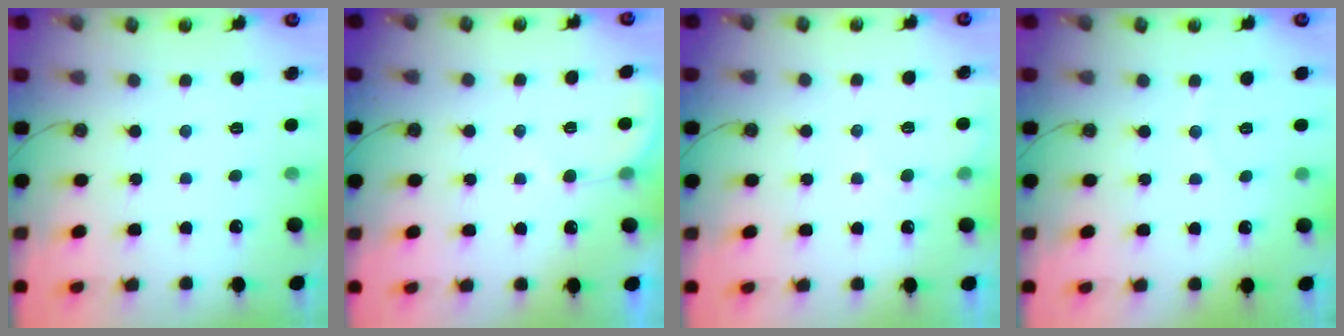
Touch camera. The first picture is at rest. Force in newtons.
{"total": 3.6, "press": 3.5, "slide": 1.1}
{"total": 5.0, "press": 5.0, "slide": 0.4}
{"total": 3.6, "press": 3.6, "slide": 0.4}